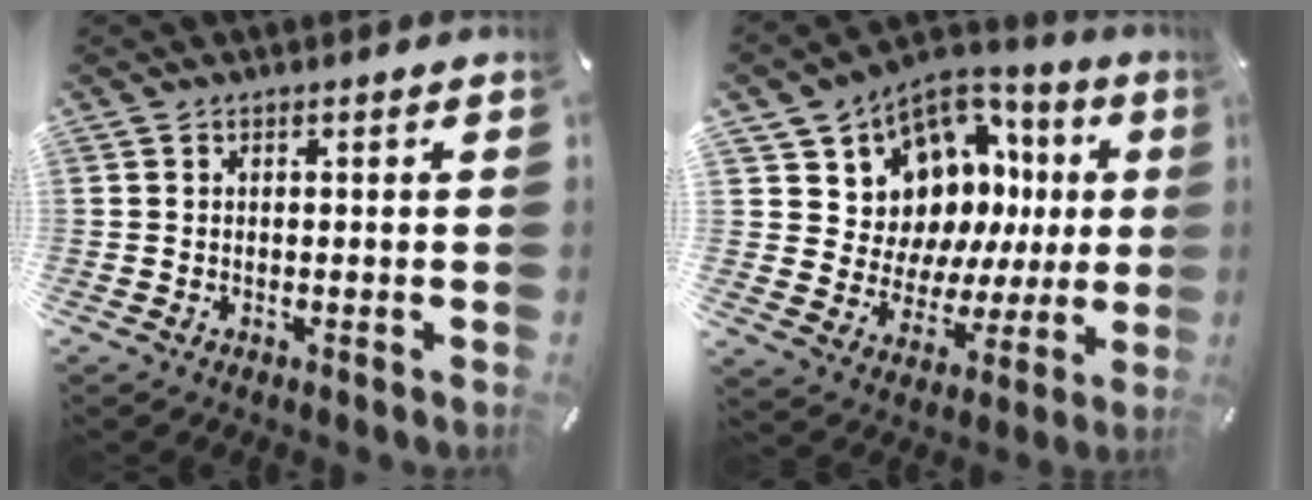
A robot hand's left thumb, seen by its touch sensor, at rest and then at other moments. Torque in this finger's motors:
{"motor_torque": [2.52, 2.49, 0.60, -0.05, 0.07]}